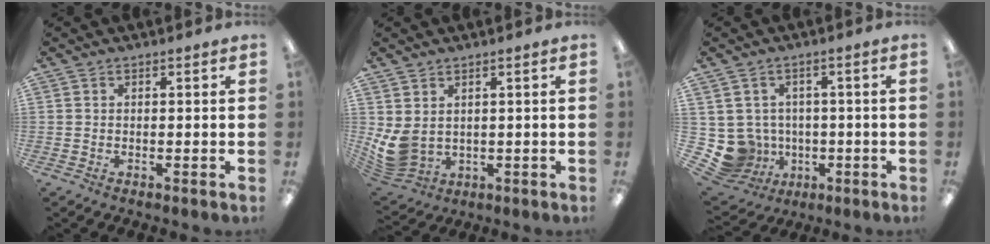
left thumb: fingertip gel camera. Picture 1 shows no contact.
{"total": 6.5, "force": [1.8, 4.6, 4.2], "torque": [-0.112, -0.015, 0.039]}
{"total": 7.5, "force": [-1.0, 7.3, 1.3], "torque": [-0.066, 0.002, -0.006]}